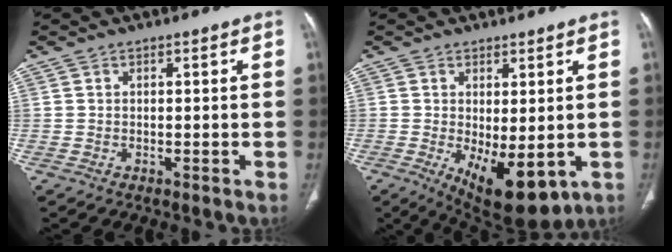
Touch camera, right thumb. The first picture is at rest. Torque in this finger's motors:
{"motor_torque": [-0.48, 0.47, 0.05, 0.03, 0.08]}